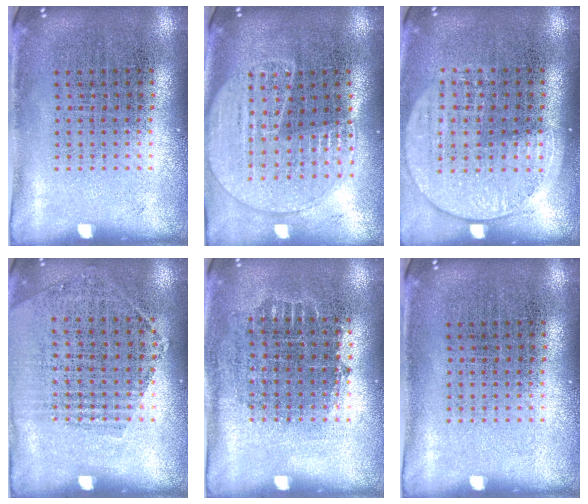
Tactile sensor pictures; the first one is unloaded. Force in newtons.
{"total": 1.8, "press": 1.7, "slide": 0.6}
{"total": 1.5, "press": 1.4, "slide": 0.5}
{"total": 1.0, "press": 0.9, "slide": 0.5}
{"total": 0.7, "press": 0.6, "slide": 0.3}
{"total": 0.0}